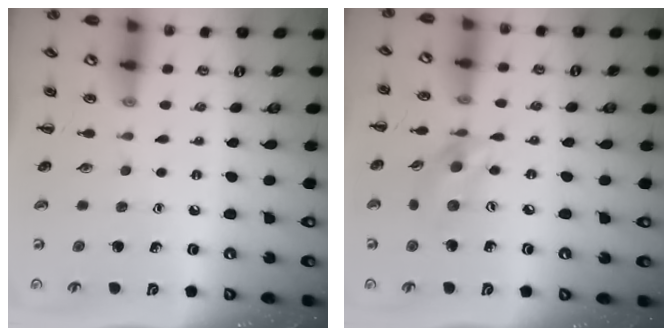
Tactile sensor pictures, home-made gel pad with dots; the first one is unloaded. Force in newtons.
{"total": 10.0, "press": 9.8, "slide": 1.7}